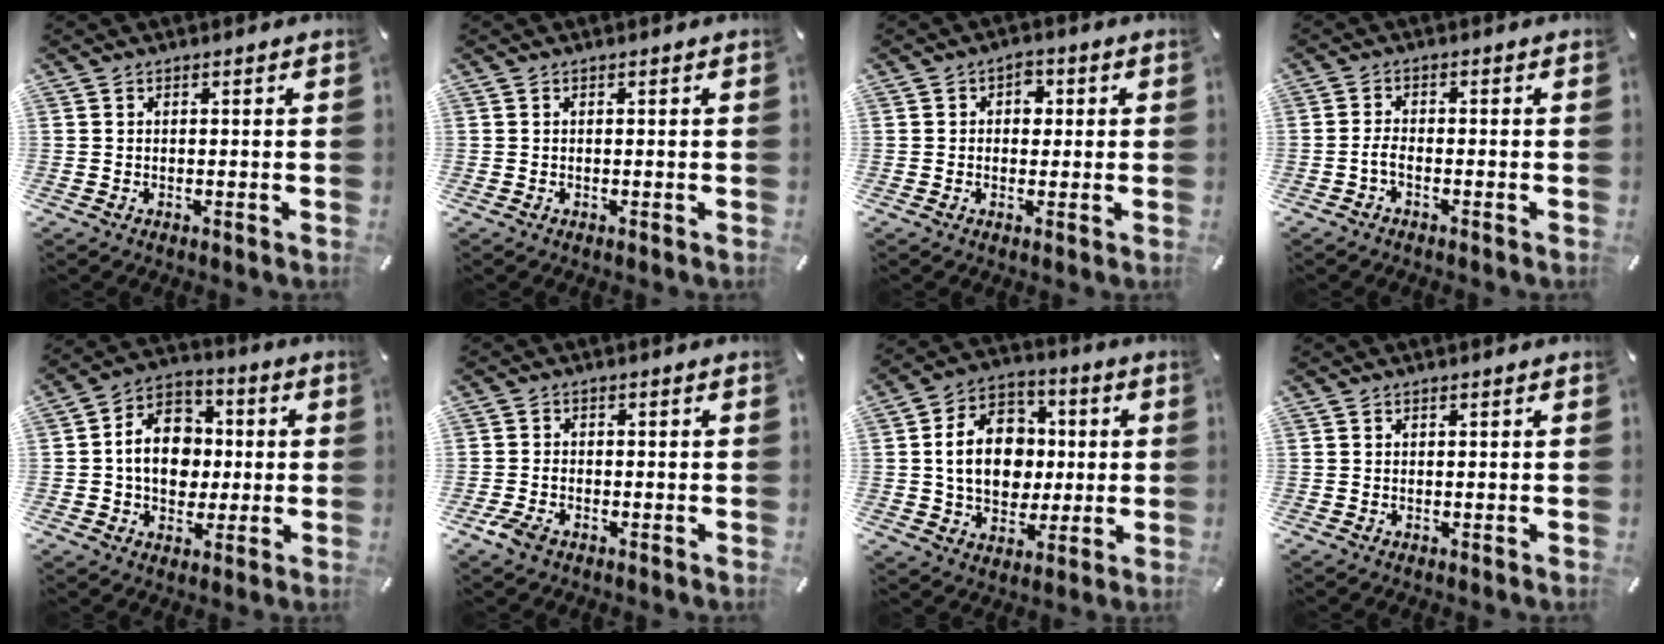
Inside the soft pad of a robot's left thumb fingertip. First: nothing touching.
{"total": 0.0}
{"total": 3.4, "force": [0.3, 2.7, 2.1], "torque": [-0.012, -0.003, -0.006]}
{"total": 2.6, "force": [-1.2, 0.9, 2.1], "torque": [-0.043, 0.003, -0.024]}
{"total": 12.5, "force": [-0.7, 10.2, 7.1], "torque": [-0.127, 0.016, -0.012]}
{"total": 3.1, "force": [-1.8, 2.1, 1.4], "torque": [-0.031, 0.006, -0.034]}
{"total": 15.1, "force": [0.2, 12.3, 8.7], "torque": [-0.170, 0.017, 0.008]}
{"total": 0.0}